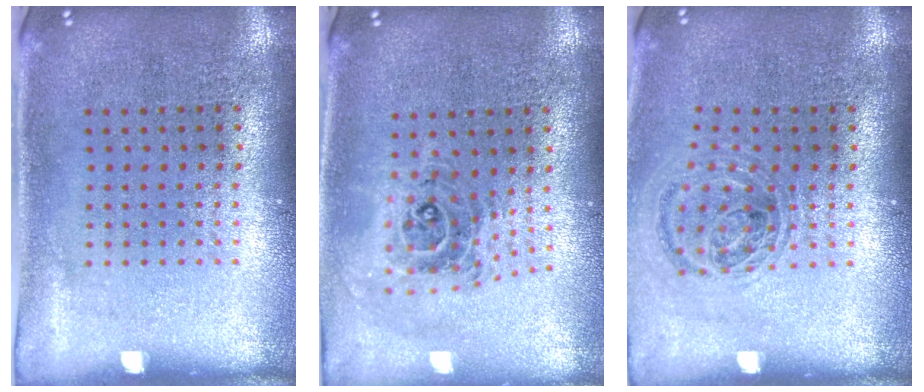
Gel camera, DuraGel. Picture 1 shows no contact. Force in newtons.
{"total": 1.0, "press": 0.9, "slide": 0.3}
{"total": 0.9, "press": 0.9, "slide": 0.3}